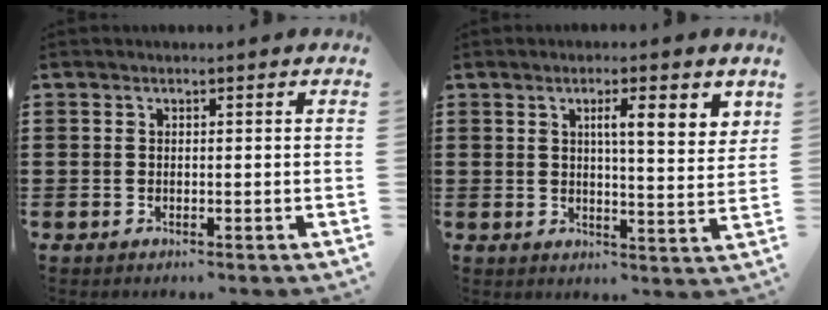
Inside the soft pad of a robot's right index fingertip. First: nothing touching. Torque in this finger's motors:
{"motor_torque": [0.09, 0.38, 0.31, 0.07]}